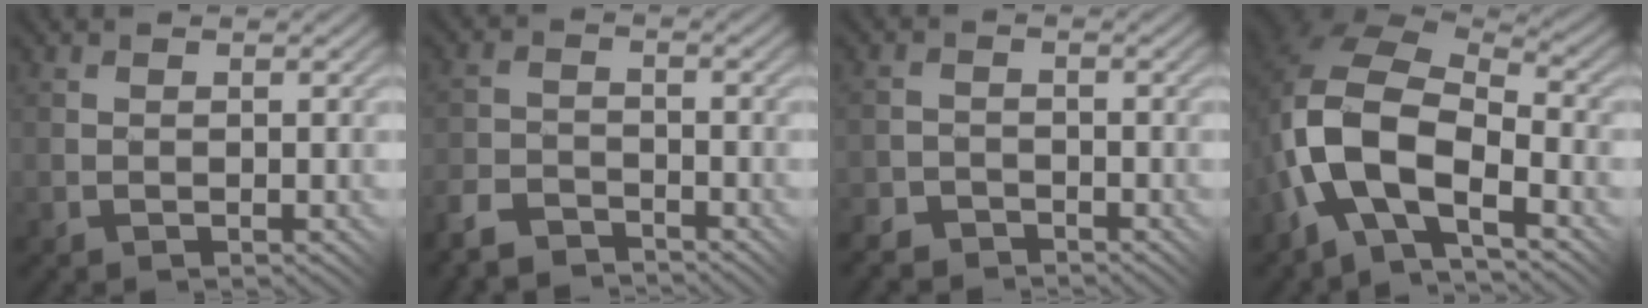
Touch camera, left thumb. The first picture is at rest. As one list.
[{"total": 5.0, "force": [-4.6, 1.6, 1.2], "torque": [-0.026, 0.000, -0.100]}, {"total": 4.1, "force": [-3.7, 1.7, 0.0], "torque": [0.013, 0.007, -0.064]}, {"total": 13.2, "force": [-4.5, 6.8, 10.3], "torque": [-0.238, -0.017, -0.087]}]